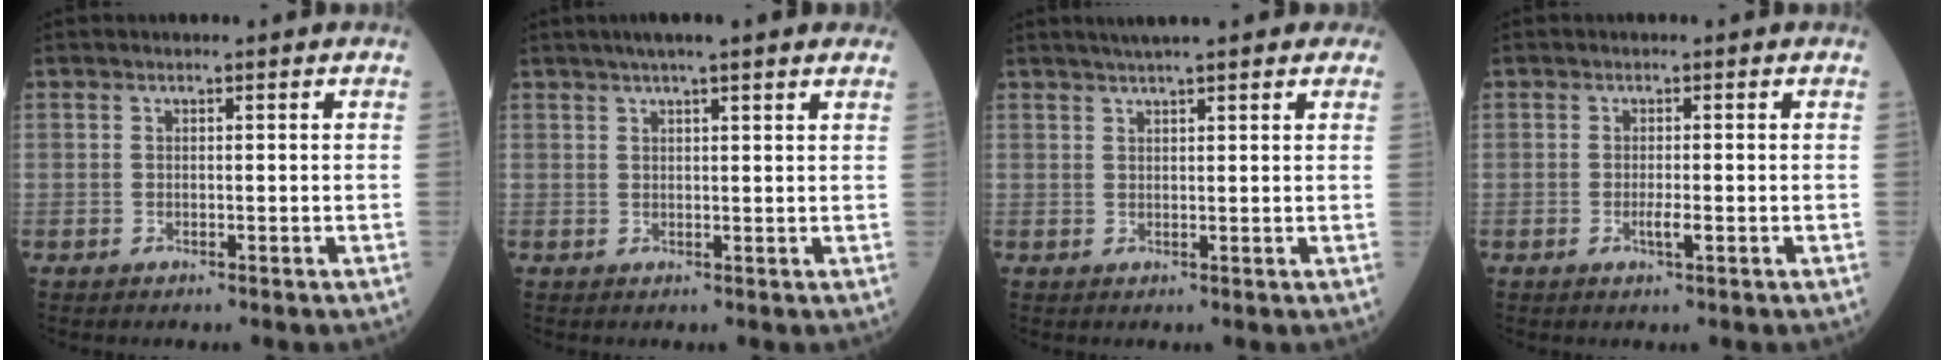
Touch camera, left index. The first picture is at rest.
{"total": 10.9, "force": [8.8, 1.3, 6.3], "torque": [-0.085, 0.034, 0.107]}
{"total": 8.7, "force": [6.9, 1.5, 5.1], "torque": [-0.069, 0.032, 0.086]}
{"total": 1.6, "force": [-0.6, 0.1, 1.5], "torque": [-0.032, -0.002, -0.009]}